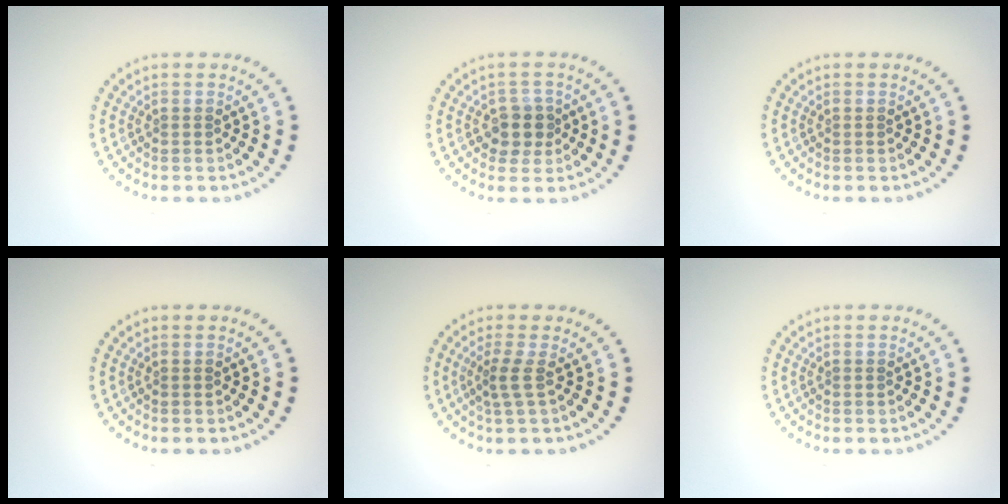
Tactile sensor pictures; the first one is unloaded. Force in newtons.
{"total": 2.4, "press": 2.2, "slide": 1.0}
{"total": 0.0}
{"total": 0.0}
{"total": 1.9, "press": 1.2, "slide": 1.4}
{"total": 0.0}